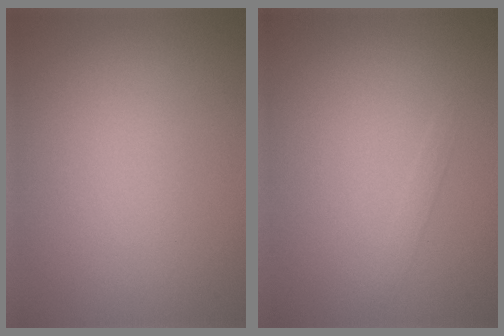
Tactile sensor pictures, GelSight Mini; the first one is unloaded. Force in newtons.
{"total": 0.7, "press": 0.7, "slide": 0.1}